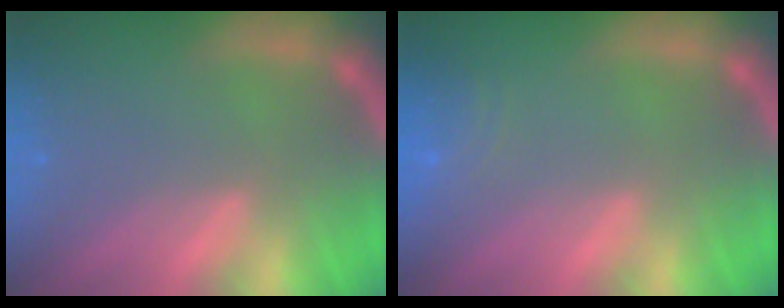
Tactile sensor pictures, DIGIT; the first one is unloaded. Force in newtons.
{"total": 3.5}